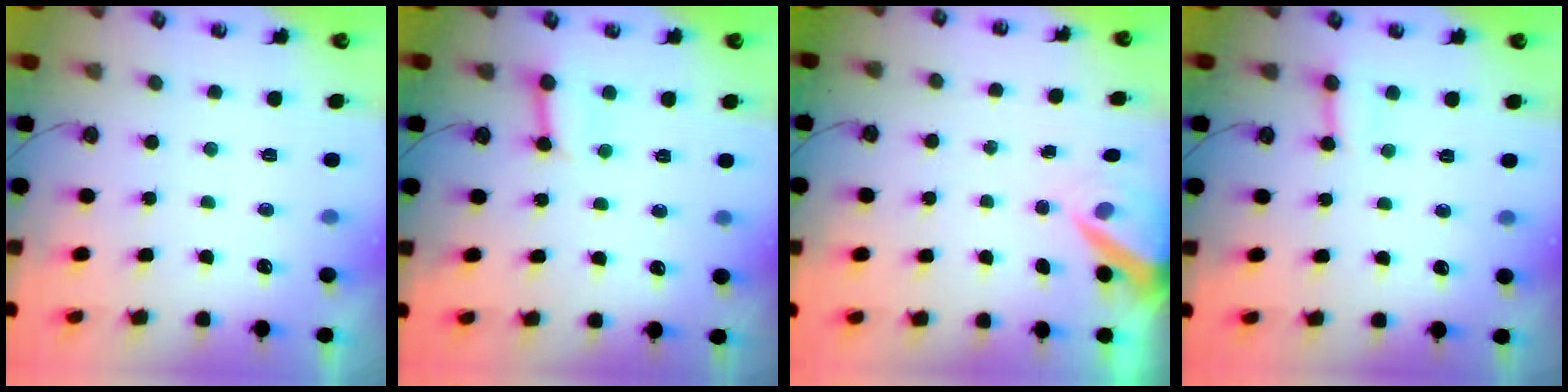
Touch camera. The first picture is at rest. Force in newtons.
{"total": 3.6, "press": 3.6, "slide": 0.4}
{"total": 5.9, "press": 5.8, "slide": 0.6}
{"total": 3.7, "press": 3.7, "slide": 0.2}